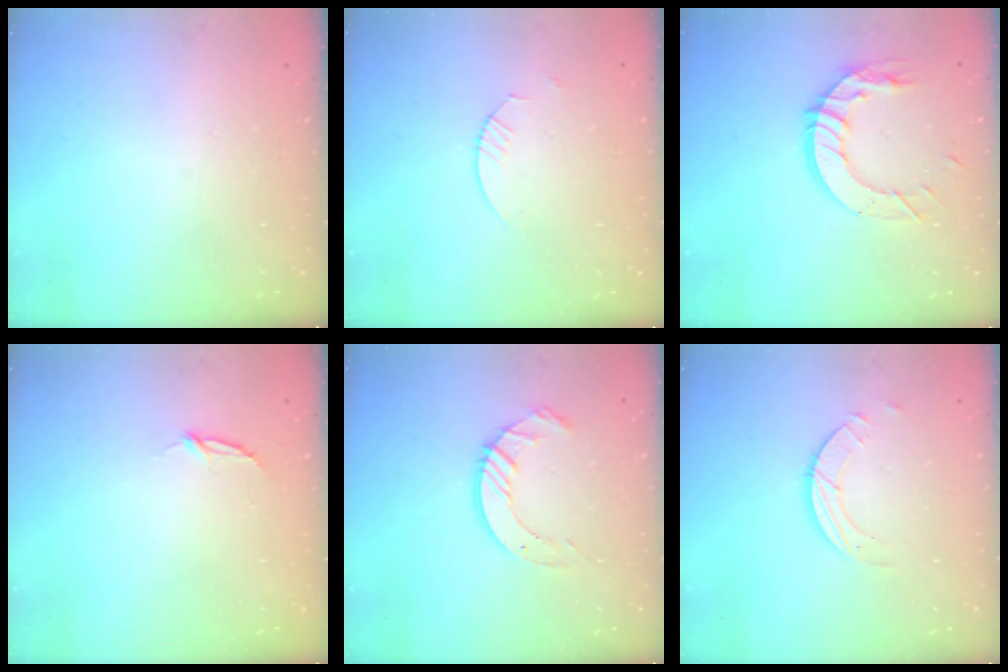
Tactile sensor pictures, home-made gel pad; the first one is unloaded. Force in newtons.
{"total": 1.8, "press": 1.8, "slide": 0.2}
{"total": 11.6, "press": 11.6, "slide": 1.2}
{"total": 2.8, "press": 2.8, "slide": 0.3}
{"total": 8.8, "press": 8.8, "slide": 0.9}
{"total": 4.0, "press": 4.0, "slide": 0.4}